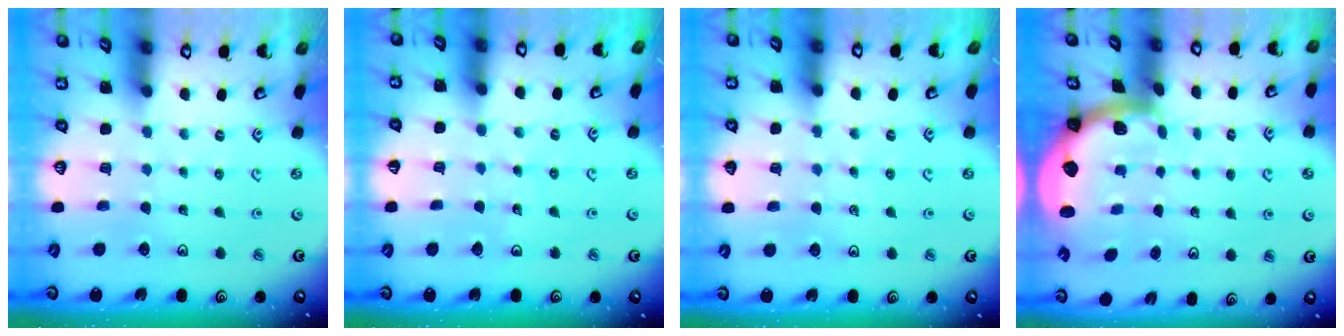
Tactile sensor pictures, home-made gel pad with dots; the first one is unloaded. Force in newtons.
{"total": 5.1, "press": 5.1, "slide": 0.3}
{"total": 5.1, "press": 5.0, "slide": 1.2}
{"total": 1.9, "press": 1.9, "slide": 0.3}